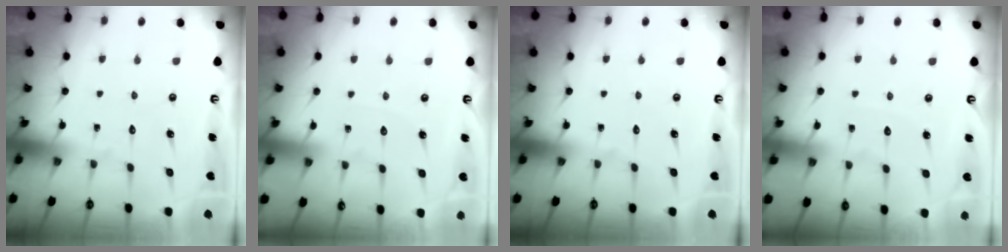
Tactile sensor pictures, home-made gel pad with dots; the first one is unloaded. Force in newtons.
{"total": 2.4, "press": 2.4, "slide": 0.4}
{"total": 0.0}
{"total": 2.3, "press": 2.2, "slide": 0.3}